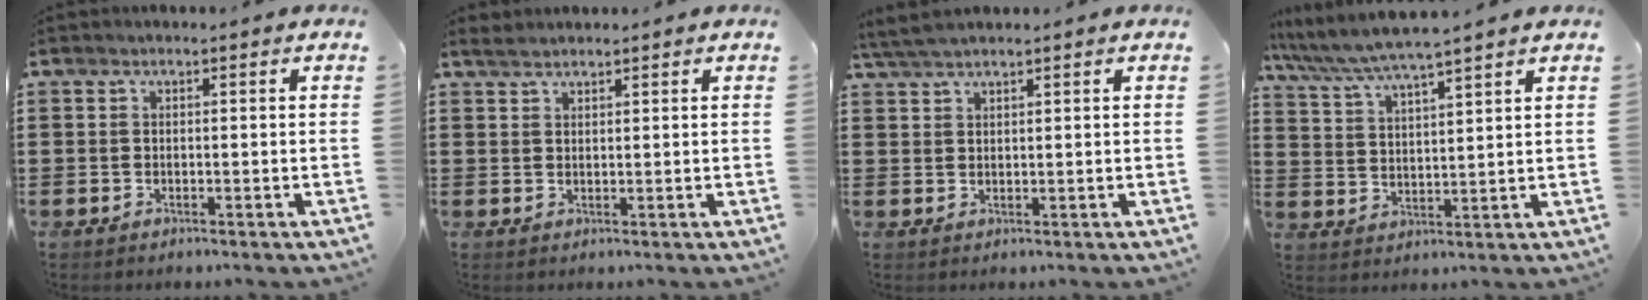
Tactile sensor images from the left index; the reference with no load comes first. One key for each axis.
{"total": 1.6, "fx": 1.6, "fy": 0.3, "fz": 0.3, "tx": -0.008, "ty": 0.003, "tz": 0.031}
{"total": 2.7, "fx": 2.4, "fy": 0.1, "fz": 1.1, "tx": -0.028, "ty": 0.002, "tz": 0.047}
{"total": 5.0, "fx": 4.6, "fy": -0.6, "fz": 1.8, "tx": -0.054, "ty": -0.028, "tz": 0.076}